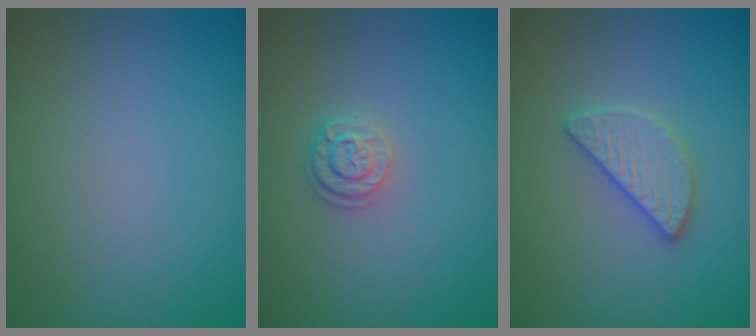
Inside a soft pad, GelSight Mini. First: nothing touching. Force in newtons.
{"total": 1.8, "press": 1.7, "slide": 0.3}
{"total": 3.0, "press": 2.8, "slide": 1.1}